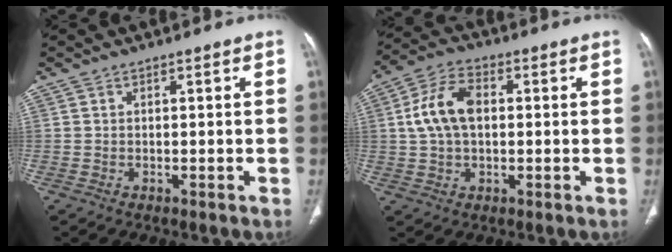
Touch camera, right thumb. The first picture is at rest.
{"total": 9.8, "force": [1.1, 6.2, 7.5], "torque": [-0.147, 0.020, 0.020]}